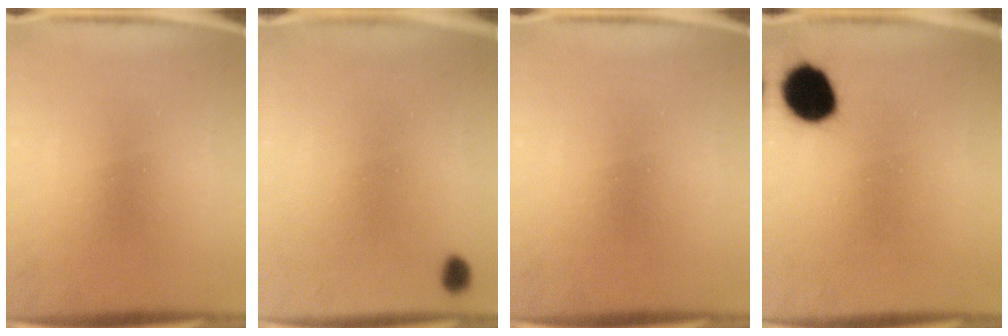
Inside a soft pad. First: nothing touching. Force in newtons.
{"total": 2.9}
{"total": 0.0}
{"total": 11.1}